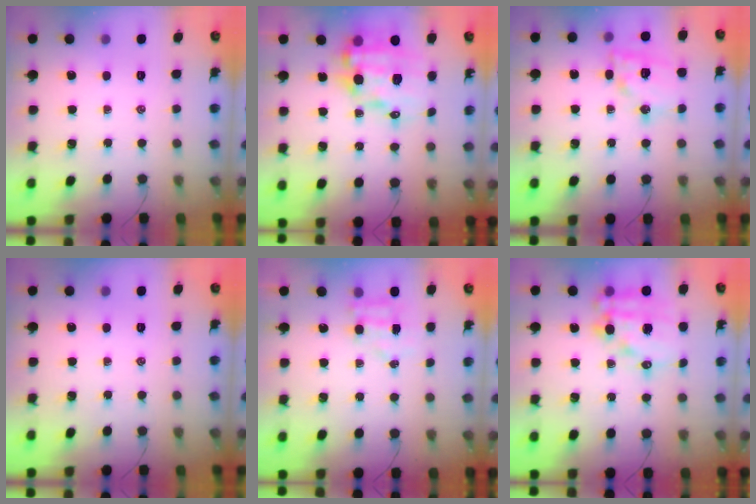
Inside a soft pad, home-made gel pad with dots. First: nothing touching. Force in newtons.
{"total": 13.3, "press": 12.9, "slide": 3.0}
{"total": 15.0, "press": 14.8, "slide": 2.2}
{"total": 0.0}
{"total": 4.0, "press": 4.0, "slide": 0.6}
{"total": 16.0, "press": 15.6, "slide": 3.5}